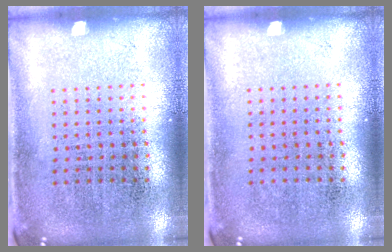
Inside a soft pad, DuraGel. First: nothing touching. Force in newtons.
{"total": 0.0}